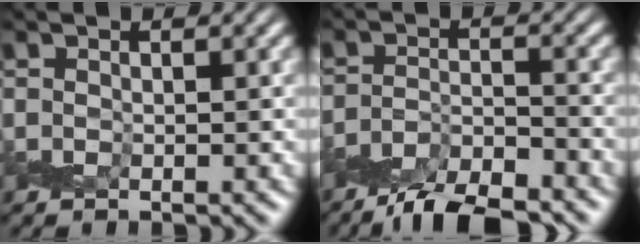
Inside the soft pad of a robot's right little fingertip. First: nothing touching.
{"total": 6.2, "force": [-5.5, 0.9, 2.6], "torque": [-0.044, -0.007, -0.100]}